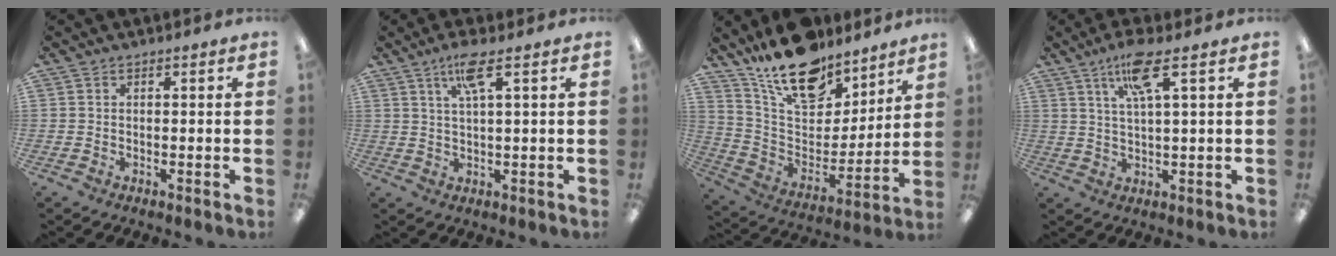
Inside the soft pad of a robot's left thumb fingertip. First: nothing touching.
{"total": 6.4, "force": [3.5, 1.1, 5.3], "torque": [-0.106, 0.004, 0.056]}
{"total": 20.2, "force": [15.7, 9.2, 8.8], "torque": [-0.166, -0.102, 0.280]}
{"total": 8.7, "force": [4.7, 1.6, 7.1], "torque": [-0.135, 0.001, 0.076]}